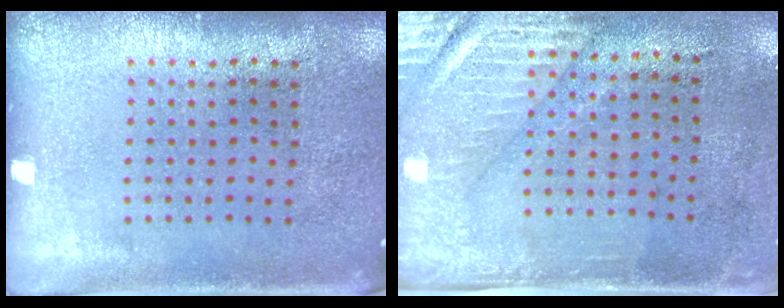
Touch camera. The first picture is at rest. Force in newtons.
{"total": 2.9, "press": 2.4, "slide": 1.6}